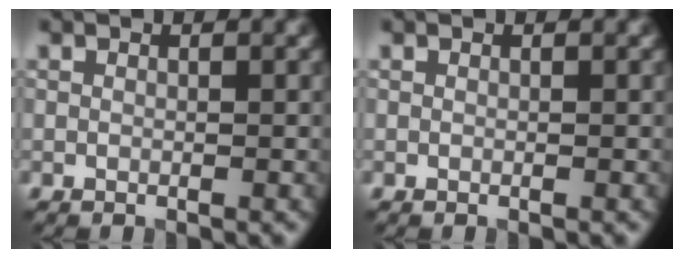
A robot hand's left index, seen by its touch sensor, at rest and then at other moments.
{"total": 0.0}